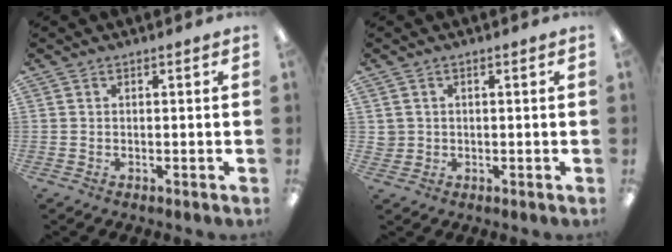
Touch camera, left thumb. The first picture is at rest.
{"total": 2.0, "force": [0.4, 2.0, 0.1], "torque": [-0.005, 0.002, 0.005]}